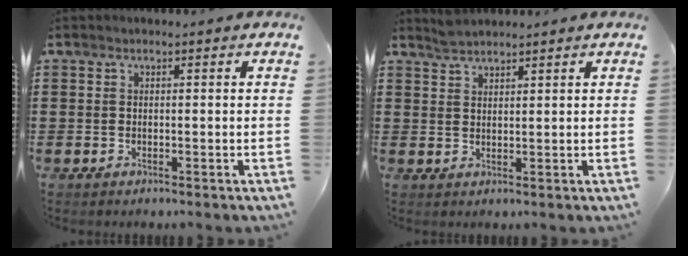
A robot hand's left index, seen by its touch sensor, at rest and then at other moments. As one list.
[{"total": 2.0, "force": [2.0, 0.1, 0.2], "torque": [-0.009, 0.002, 0.040]}]